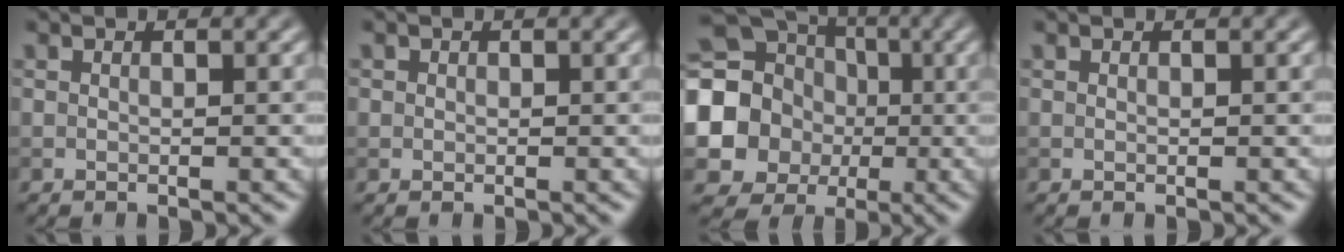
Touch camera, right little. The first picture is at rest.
{"total": 0.6, "force": [0.1, 0.6, 0.0], "torque": [0.007, -0.002, 0.000]}
{"total": 13.9, "force": [-0.8, 12.8, 5.4], "torque": [-0.138, 0.001, -0.046]}
{"total": 0.0}